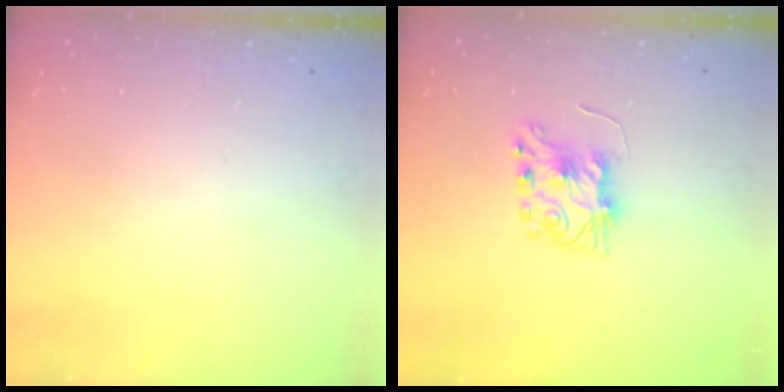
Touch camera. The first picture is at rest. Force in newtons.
{"total": 7.0, "press": 7.0, "slide": 0.3}